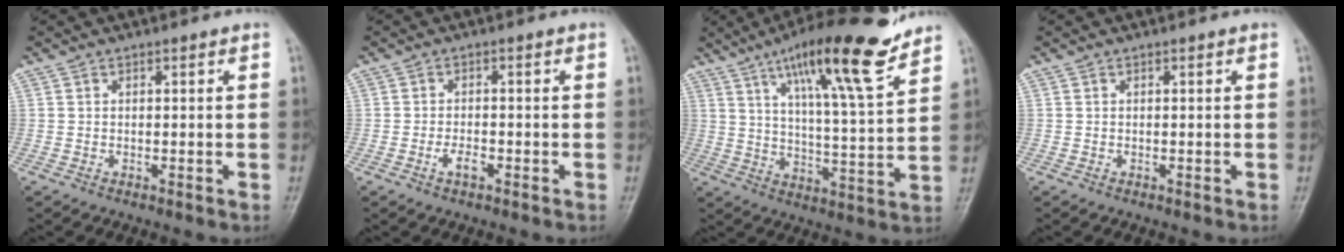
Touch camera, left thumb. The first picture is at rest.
{"total": 2.4, "force": [-1.2, 1.1, 1.8], "torque": [-0.034, 0.007, -0.021]}
{"total": 17.9, "force": [12.0, 2.6, 13.0], "torque": [-0.192, -0.060, 0.192]}
{"total": 0.0}